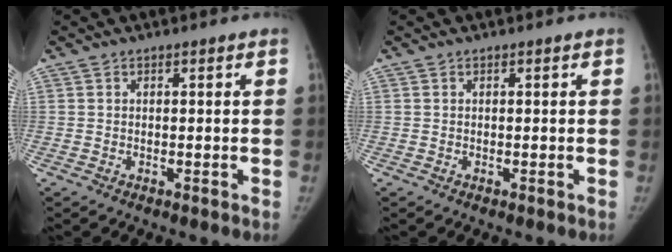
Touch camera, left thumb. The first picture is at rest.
{"total": 0.0}